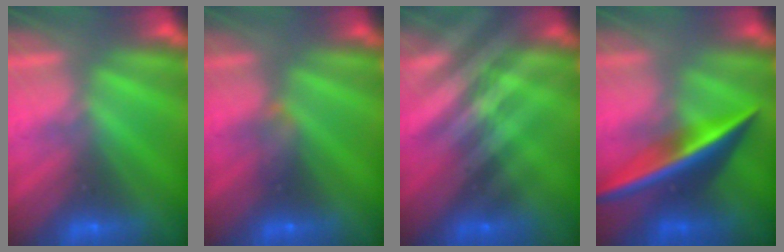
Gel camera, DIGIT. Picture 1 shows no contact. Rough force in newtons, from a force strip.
{"total": 2.2}
{"total": 2.4}
{"total": 2.7}